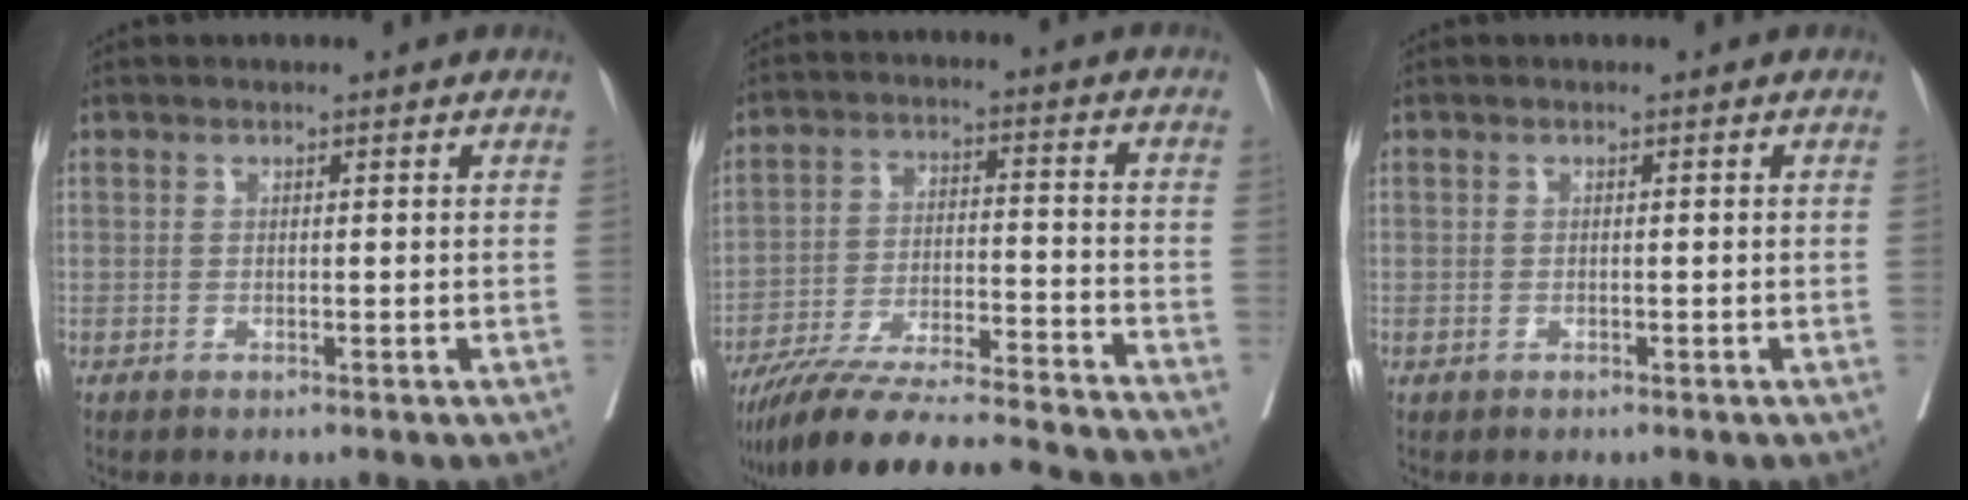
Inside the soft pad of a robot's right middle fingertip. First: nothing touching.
{"total": 20.8, "force": [-19.0, 0.5, 8.4], "torque": [-0.141, -0.020, -0.300]}
{"total": 0.0}